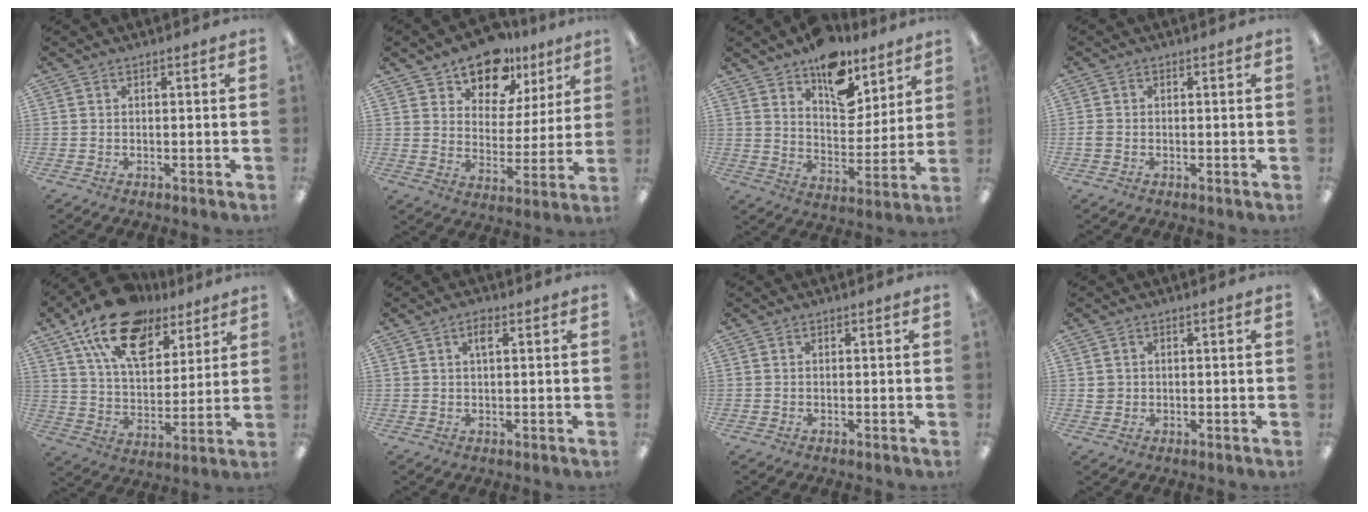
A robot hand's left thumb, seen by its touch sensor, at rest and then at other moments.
{"total": 13.1, "force": [10.4, 7.2, 3.2], "torque": [-0.051, -0.080, 0.194]}
{"total": 13.9, "force": [10.1, 7.4, 6.1], "torque": [-0.085, -0.063, 0.183]}
{"total": 1.4, "force": [-0.4, 1.1, 0.8], "torque": [-0.014, 0.003, -0.008]}
{"total": 19.1, "force": [12.8, 9.9, 10.2], "torque": [-0.188, -0.060, 0.231]}
{"total": 2.8, "force": [1.3, 1.1, 2.3], "torque": [-0.041, 0.003, 0.019]}
{"total": 0.0}
{"total": 1.8, "force": [0.4, 1.7, 0.3], "torque": [-0.009, 0.004, 0.007]}